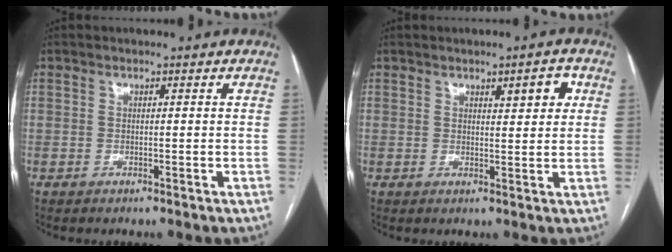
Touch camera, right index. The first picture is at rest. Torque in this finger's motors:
{"motor_torque": [0.11, 0.05, 0.03, 0.03]}